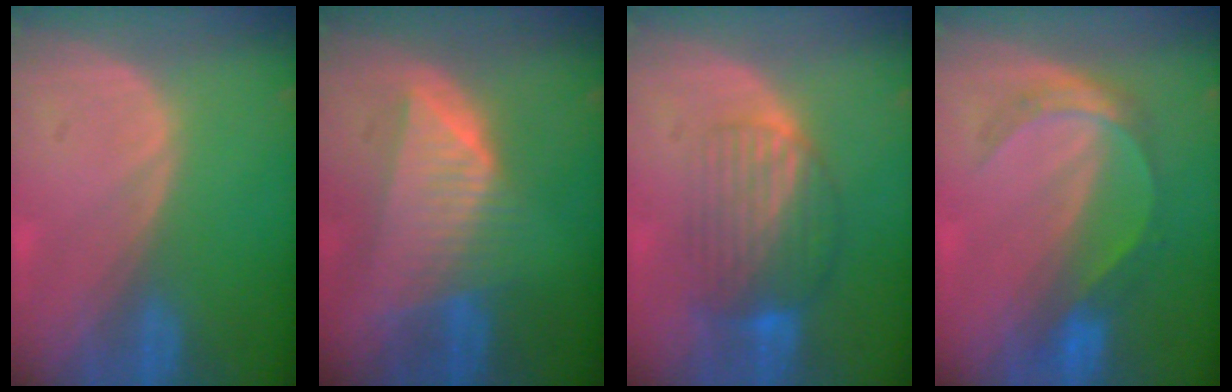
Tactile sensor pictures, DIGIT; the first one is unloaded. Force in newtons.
{"total": 8.0, "press": 7.3, "slide": 3.4}
{"total": 7.9, "press": 7.1, "slide": 3.5}
{"total": 5.3, "press": 5.0, "slide": 1.7}